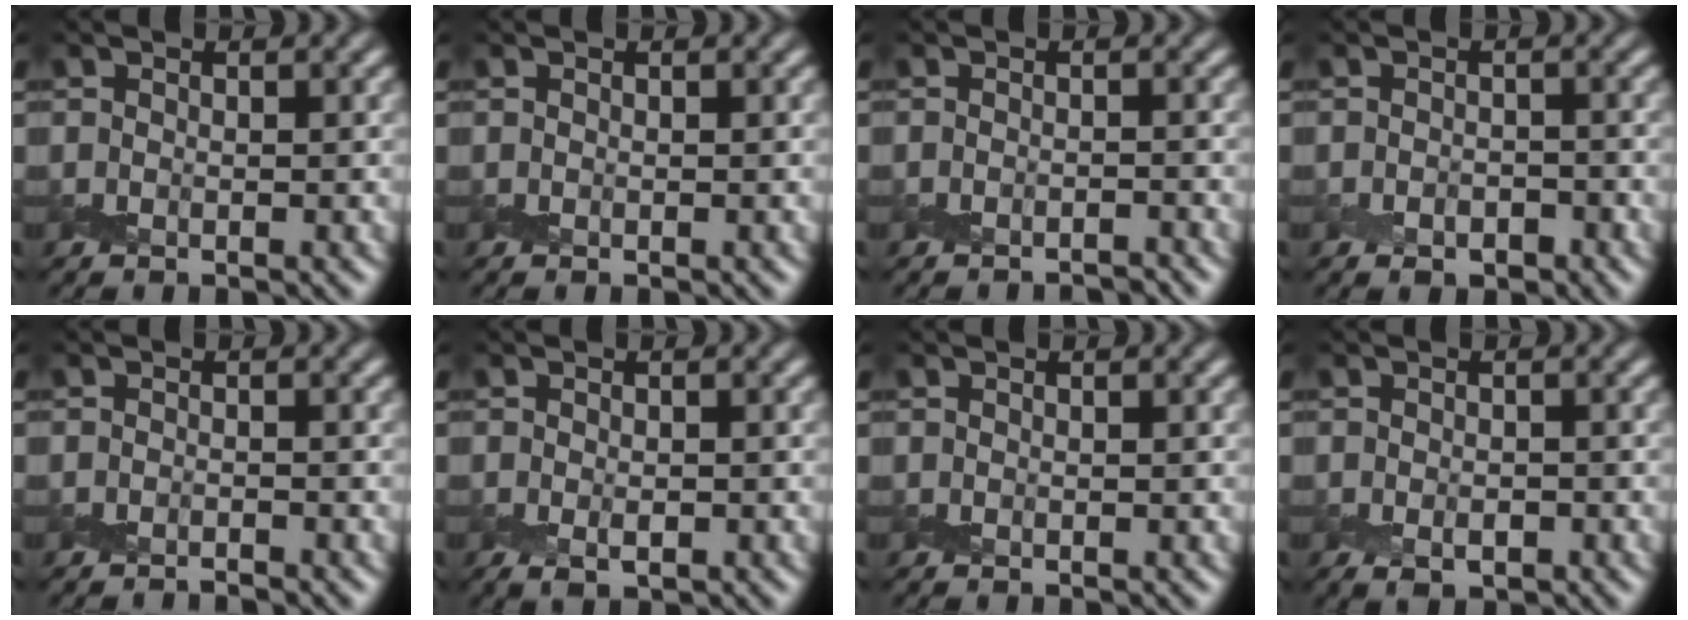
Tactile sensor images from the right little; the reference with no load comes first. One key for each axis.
{"total": 0.0}
{"total": 2.0, "fx": -2.0, "fy": 0.1, "fz": 0.4, "tx": 0.002, "ty": -0.001, "tz": -0.030}
{"total": 1.8, "fx": -1.1, "fy": 1.1, "fz": 0.9, "tx": -0.013, "ty": 0.000, "tz": -0.017}
{"total": 1.0, "fx": -1.0, "fy": 0.0, "fz": 0.3, "tx": -0.001, "ty": 0.000, "tz": -0.022}
{"total": 1.5, "fx": -0.3, "fy": 0.7, "fz": 1.2, "tx": -0.023, "ty": -0.006, "tz": -0.002}
{"total": 0.0}
{"total": 1.7, "fx": -0.6, "fy": 1.0, "fz": 1.2, "tx": -0.021, "ty": -0.005, "tz": -0.007}